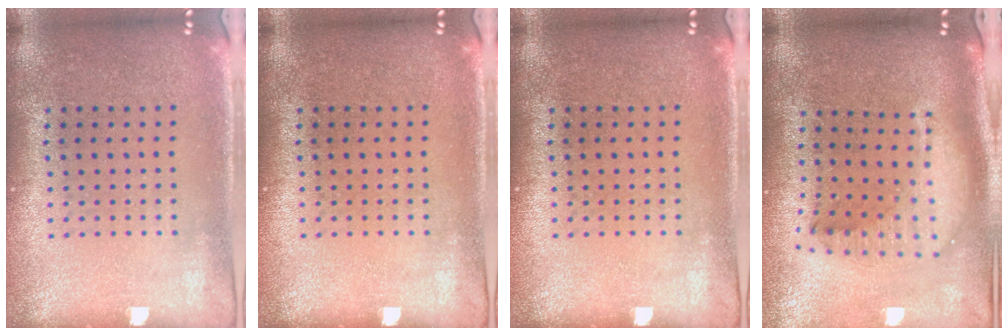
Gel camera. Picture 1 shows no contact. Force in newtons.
{"total": 0.0}
{"total": 0.0}
{"total": 2.1, "press": 1.7, "slide": 1.3}